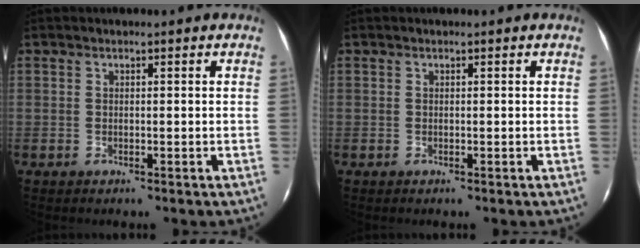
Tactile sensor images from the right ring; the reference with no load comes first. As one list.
[{"total": 0.0}]